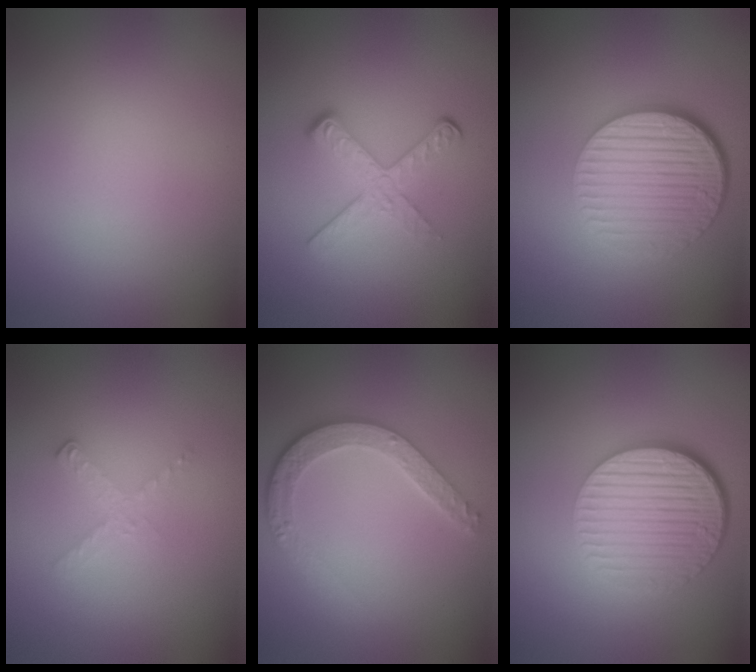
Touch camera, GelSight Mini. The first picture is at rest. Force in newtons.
{"total": 3.5, "press": 2.3, "slide": 2.7}
{"total": 6.7, "press": 4.5, "slide": 5.0}
{"total": 1.4, "press": 1.4, "slide": 0.1}
{"total": 3.9, "press": 2.9, "slide": 2.5}
{"total": 6.7, "press": 4.5, "slide": 5.0}